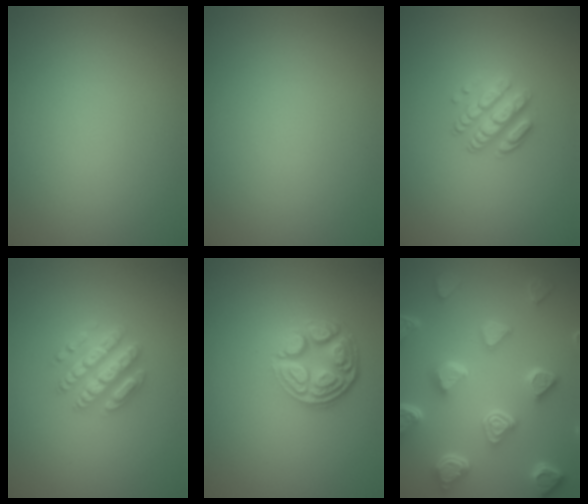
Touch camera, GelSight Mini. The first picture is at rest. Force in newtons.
{"total": 0.0}
{"total": 3.4, "press": 2.4, "slide": 2.4}
{"total": 4.3, "press": 4.2, "slide": 0.7}
{"total": 4.6, "press": 3.5, "slide": 3.1}
{"total": 7.6, "press": 5.8, "slide": 4.9}